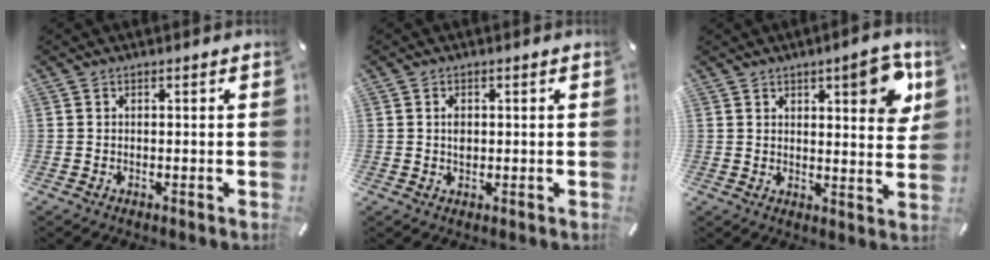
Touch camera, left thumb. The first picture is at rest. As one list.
[{"total": 2.0, "force": [0.2, 1.4, 1.4], "torque": [-0.024, 0.001, 0.001]}, {"total": 9.2, "force": [5.0, 3.2, 7.0], "torque": [-0.078, -0.030, 0.076]}]